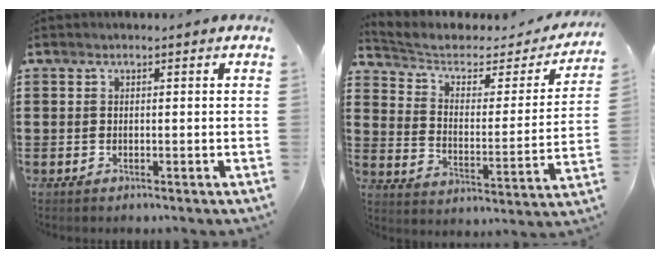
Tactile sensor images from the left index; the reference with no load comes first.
{"total": 4.2, "force": [2.8, 2.2, 2.2], "torque": [-0.061, -0.016, 0.041]}